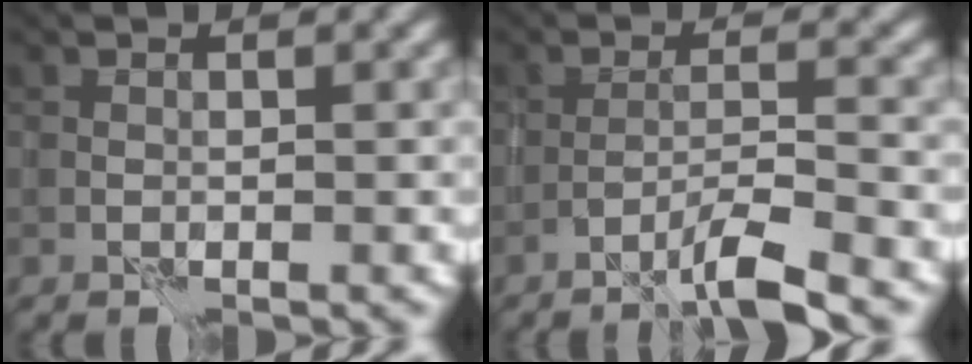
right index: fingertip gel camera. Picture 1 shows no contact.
{"total": 3.8, "force": [-2.7, 0.1, 2.6], "torque": [-0.041, 0.011, -0.059]}